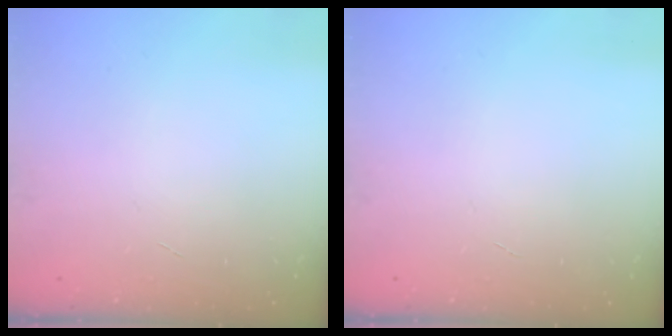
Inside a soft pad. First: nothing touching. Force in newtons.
{"total": 0.0}